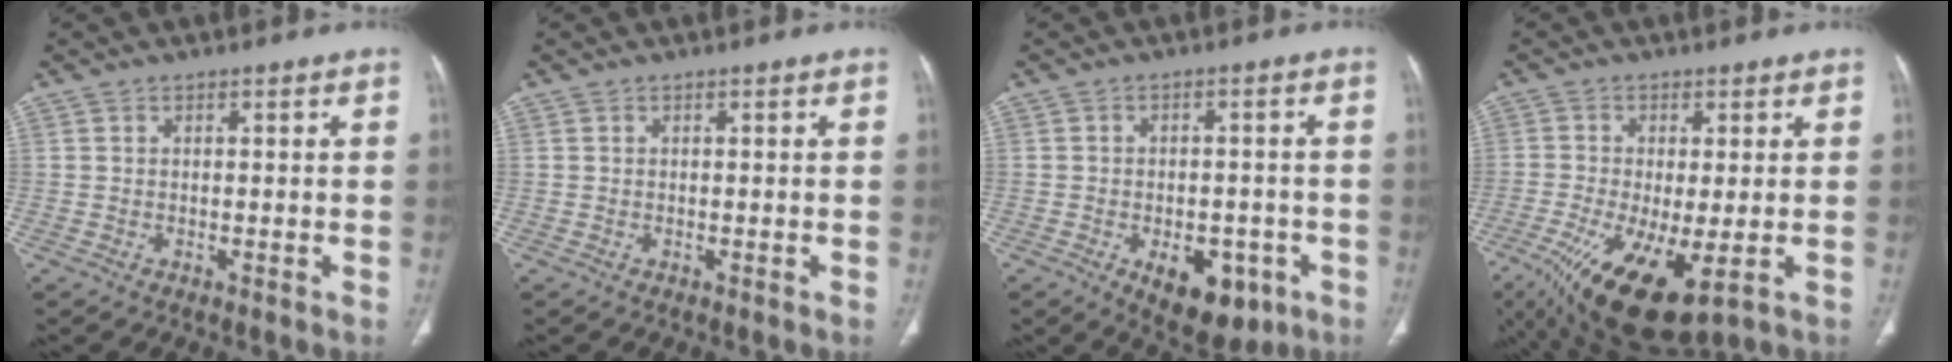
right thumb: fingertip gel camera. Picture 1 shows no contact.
{"total": 0.0}
{"total": 10.8, "force": [-4.6, 6.4, 7.5], "torque": [-0.075, 0.013, -0.050]}
{"total": 14.6, "force": [-5.5, 5.1, 12.5], "torque": [-0.249, -0.023, -0.079]}